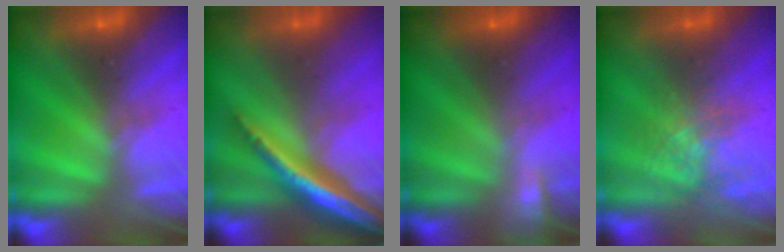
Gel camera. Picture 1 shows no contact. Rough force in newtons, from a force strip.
{"total": 1.8}
{"total": 2.1}
{"total": 2.8}